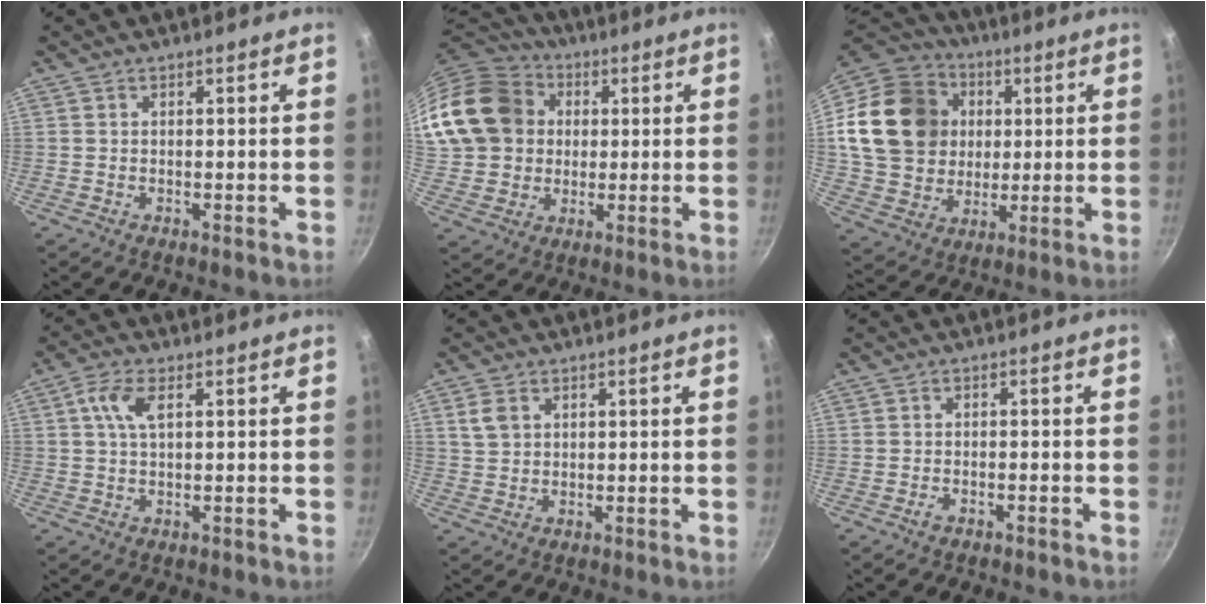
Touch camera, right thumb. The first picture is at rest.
{"total": 19.5, "force": [4.1, 16.5, 9.6], "torque": [-0.175, 0.029, 0.082]}
{"total": 22.4, "force": [3.7, 18.8, 11.6], "torque": [-0.198, 0.019, 0.073]}
{"total": 4.7, "force": [1.3, 2.0, 4.1], "torque": [-0.086, 0.009, 0.026]}
{"total": 3.5, "force": [1.5, 2.5, 2.0], "torque": [-0.029, 0.001, 0.032]}
{"total": 1.3, "force": [-1.1, 0.3, 0.7], "torque": [-0.022, 0.012, -0.020]}